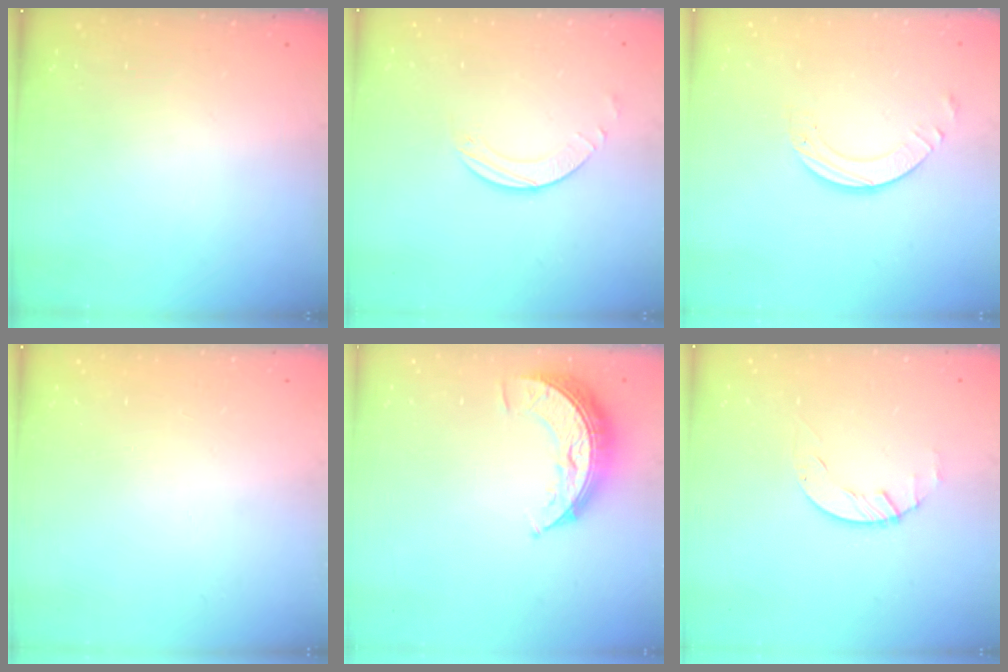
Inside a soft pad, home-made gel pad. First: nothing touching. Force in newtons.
{"total": 2.5, "press": 2.5, "slide": 0.2}
{"total": 4.3, "press": 4.3, "slide": 0.1}
{"total": 0.0}
{"total": 8.7, "press": 8.7, "slide": 0.6}
{"total": 1.5, "press": 1.5, "slide": 0.2}